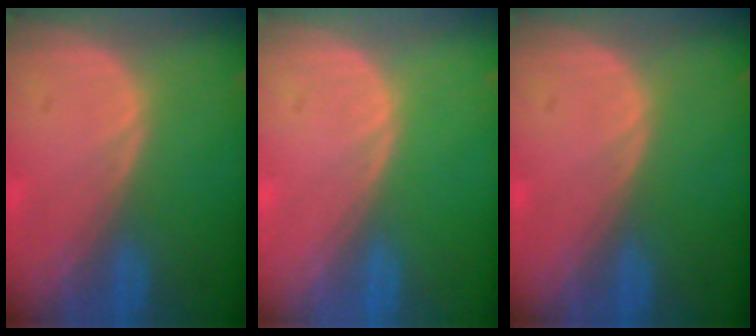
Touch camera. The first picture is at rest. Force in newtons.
{"total": 0.0}
{"total": 0.0}